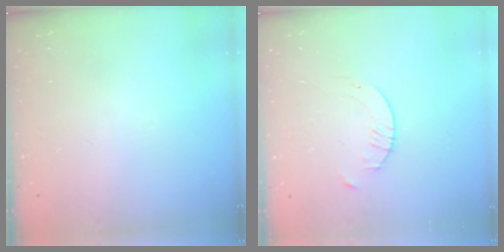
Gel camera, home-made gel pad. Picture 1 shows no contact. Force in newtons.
{"total": 1.6, "press": 1.6, "slide": 0.2}